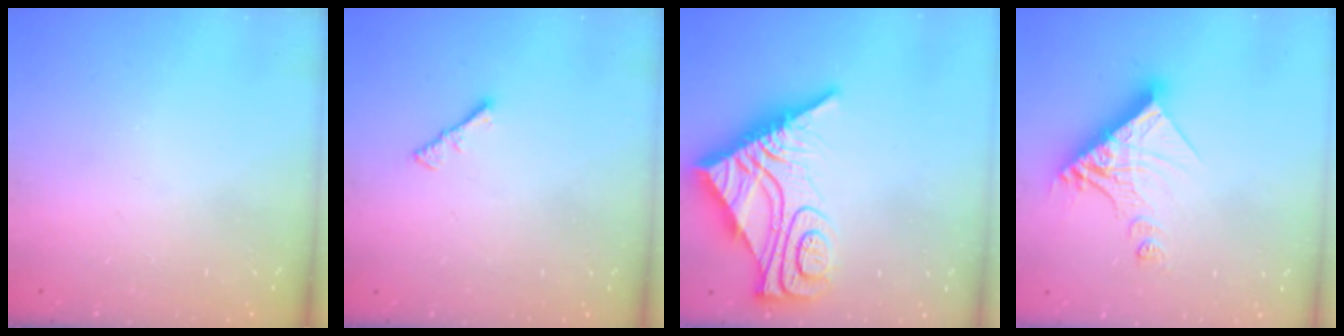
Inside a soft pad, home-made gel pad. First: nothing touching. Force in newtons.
{"total": 1.1, "press": 1.1, "slide": 0.4}
{"total": 18.8, "press": 18.7, "slide": 1.5}
{"total": 14.6, "press": 14.5, "slide": 1.3}